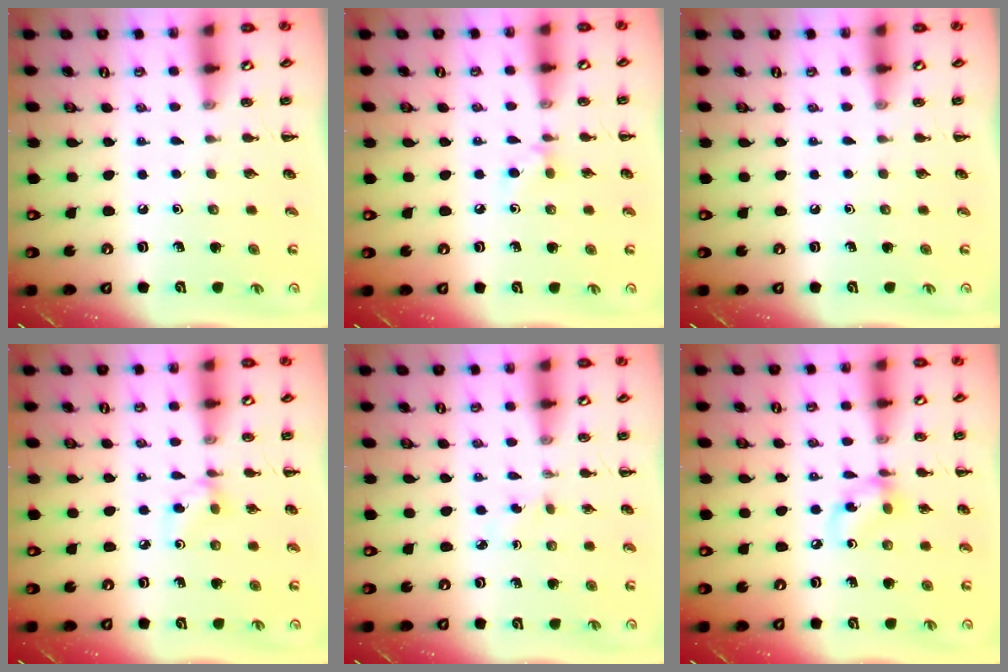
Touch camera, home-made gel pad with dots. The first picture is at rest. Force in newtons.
{"total": 5.3, "press": 4.9, "slide": 1.9}
{"total": 0.0}
{"total": 3.1, "press": 2.9, "slide": 1.1}
{"total": 1.3, "press": 1.2, "slide": 0.6}
{"total": 7.4, "press": 7.4, "slide": 0.9}